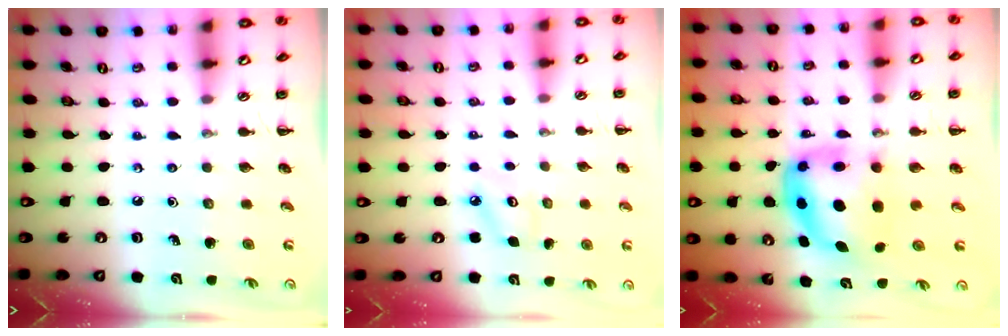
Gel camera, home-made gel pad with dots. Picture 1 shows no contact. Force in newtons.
{"total": 4.0, "press": 3.8, "slide": 1.0}
{"total": 6.3, "press": 6.1, "slide": 1.6}